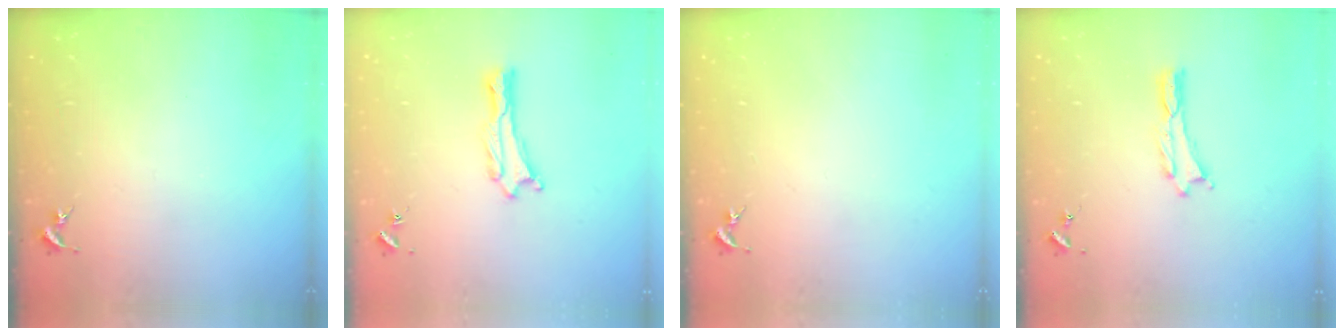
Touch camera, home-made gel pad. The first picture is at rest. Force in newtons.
{"total": 0.8, "press": 0.7, "slide": 0.2}
{"total": 0.0}
{"total": 0.0}